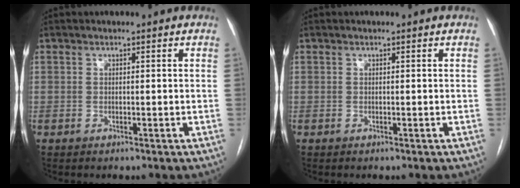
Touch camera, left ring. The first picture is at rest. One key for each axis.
{"total": 0.0}